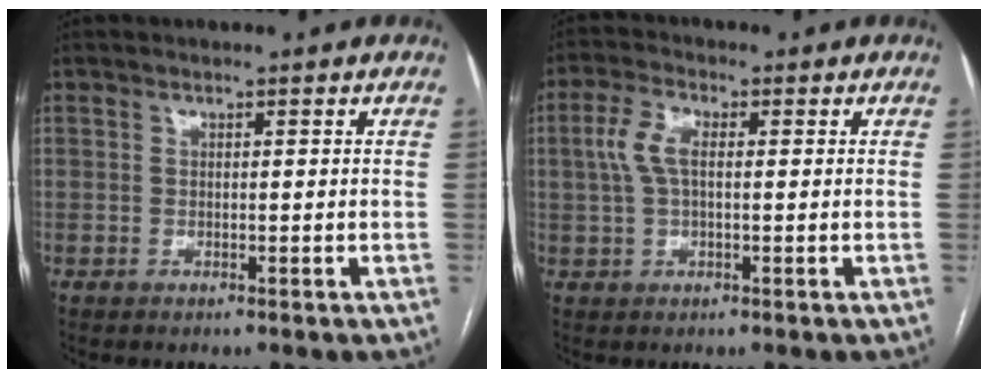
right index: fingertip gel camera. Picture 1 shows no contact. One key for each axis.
{"total": 5.0, "fx": 0.7, "fy": 2.2, "fz": 4.4, "tx": -0.111, "ty": 0.018, "tz": 0.014}